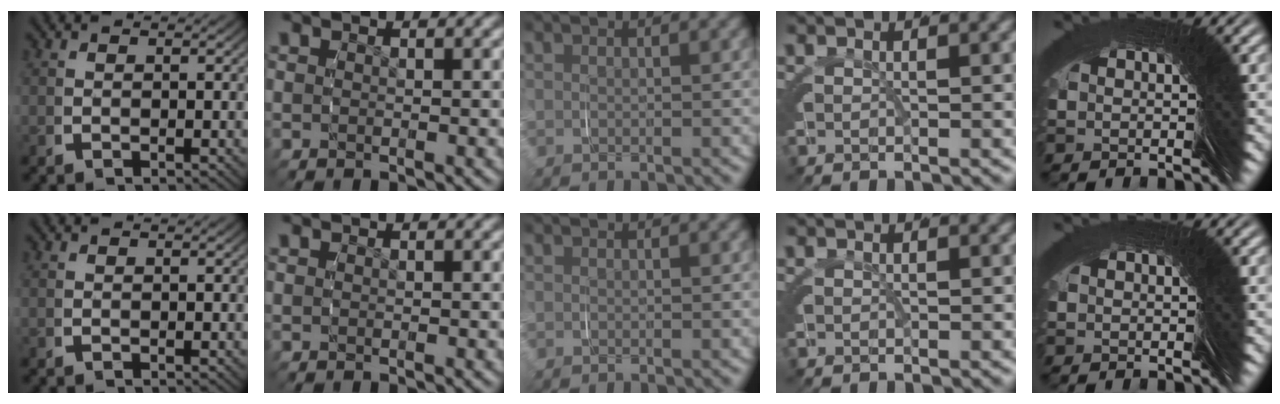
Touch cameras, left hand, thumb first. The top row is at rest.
{}